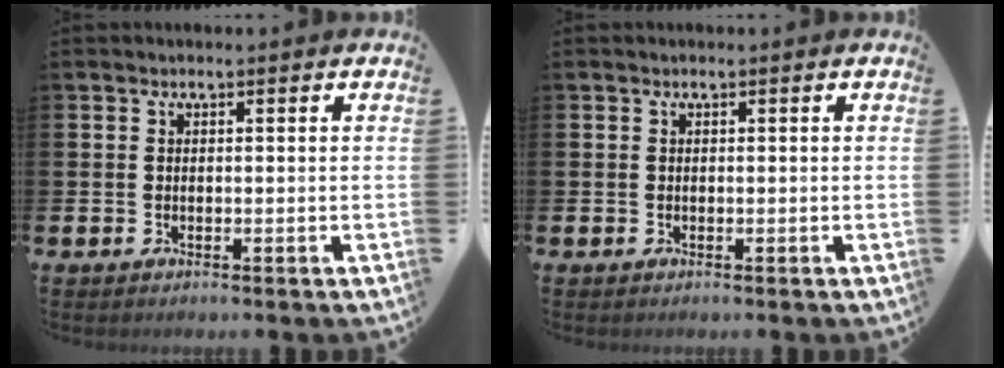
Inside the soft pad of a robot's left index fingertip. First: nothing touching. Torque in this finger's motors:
{"motor_torque": [-0.03, 0.01, 0.09, 0.00]}